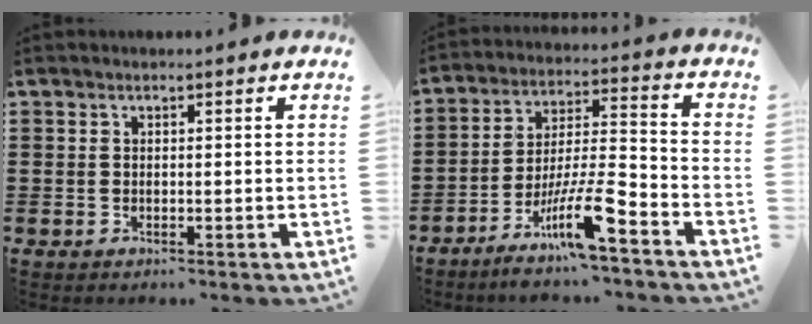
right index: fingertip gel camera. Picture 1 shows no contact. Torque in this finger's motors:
{"motor_torque": [0.98, -0.58, 0.84, 0.19]}